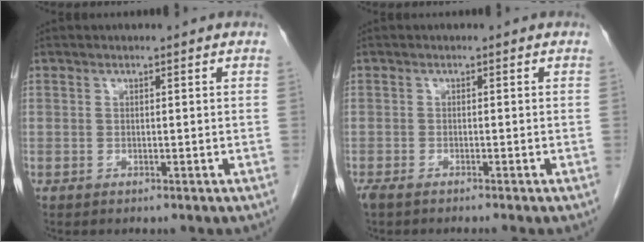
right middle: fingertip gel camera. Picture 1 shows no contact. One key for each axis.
{"total": 2.7, "fx": -2.2, "fy": 0.0, "fz": 1.5, "tx": -0.021, "ty": -0.005, "tz": -0.036}